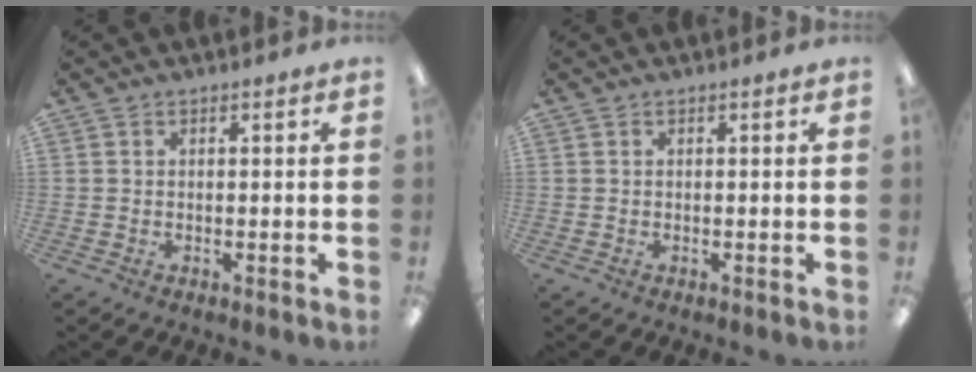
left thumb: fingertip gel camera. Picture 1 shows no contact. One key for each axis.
{"total": 0.0}